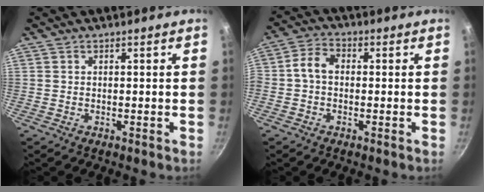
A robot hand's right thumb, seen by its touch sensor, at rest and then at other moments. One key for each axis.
{"total": 4.9, "fx": -0.2, "fy": 3.5, "fz": 3.5, "tx": -0.065, "ty": 0.021, "tz": -0.018}